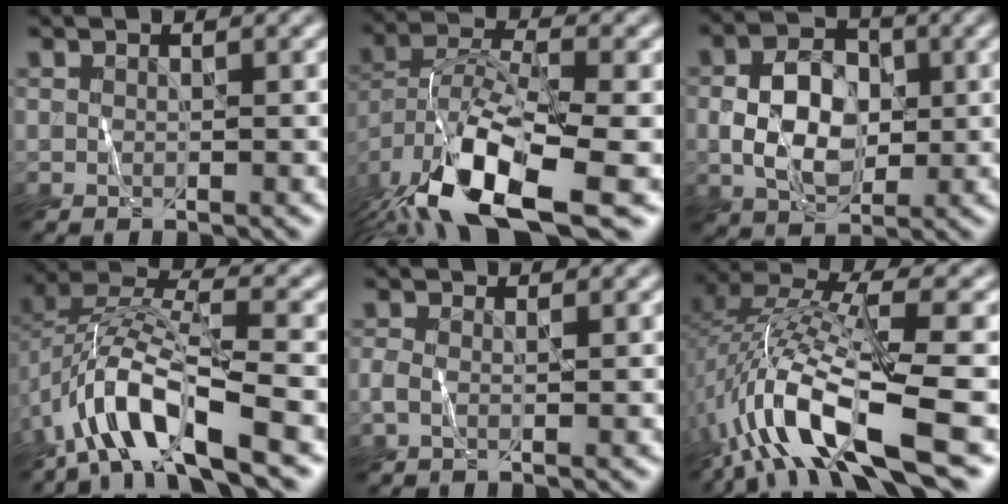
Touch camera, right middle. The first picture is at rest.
{"total": 12.6, "force": [-7.6, 4.1, 9.2], "torque": [-0.179, -0.014, -0.140]}
{"total": 5.0, "force": [-0.2, 3.5, 3.5], "torque": [-0.071, 0.001, -0.003]}
{"total": 8.9, "force": [-4.8, 2.7, 7.0], "torque": [-0.138, 0.011, -0.095]}
{"total": 0.6, "force": [-0.3, 0.2, 0.5], "torque": [-0.021, 0.000, -0.007]}
{"total": 12.0, "force": [-4.9, 3.1, 10.5], "torque": [-0.226, 0.010, -0.084]}